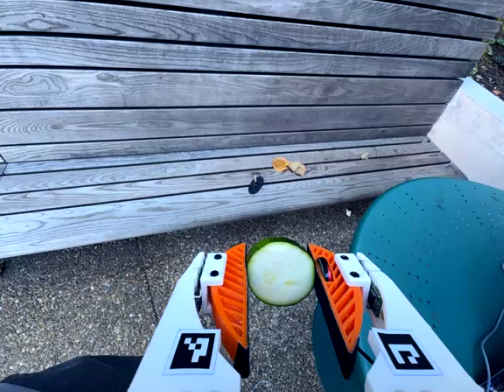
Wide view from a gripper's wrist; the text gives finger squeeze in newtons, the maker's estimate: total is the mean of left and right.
{"total": 7.7, "left": 7.2, "right": 8.1}